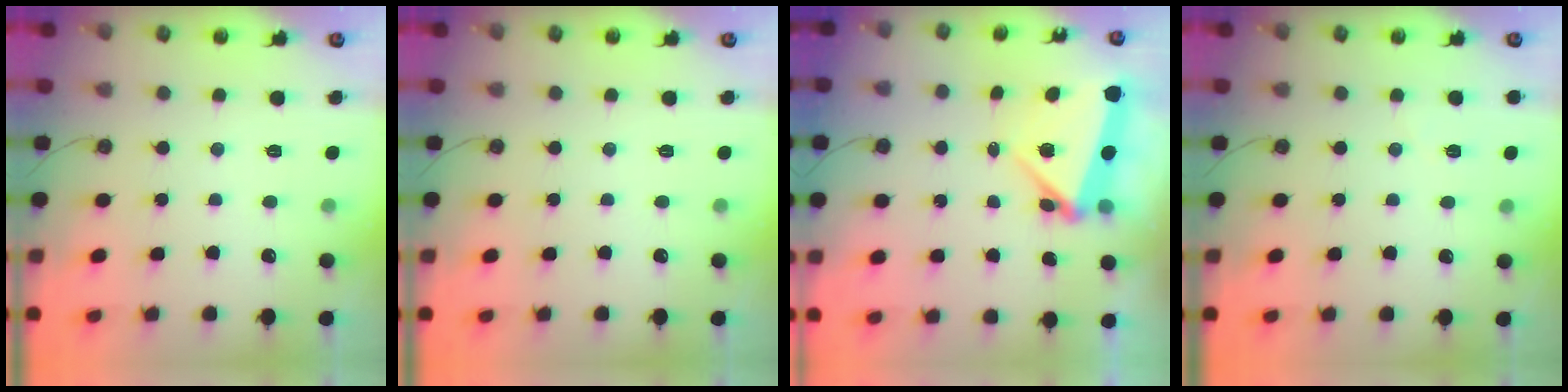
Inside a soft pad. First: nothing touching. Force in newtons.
{"total": 0.0}
{"total": 5.8, "press": 5.8, "slide": 0.3}
{"total": 10.1, "press": 2.3, "slide": 9.9}